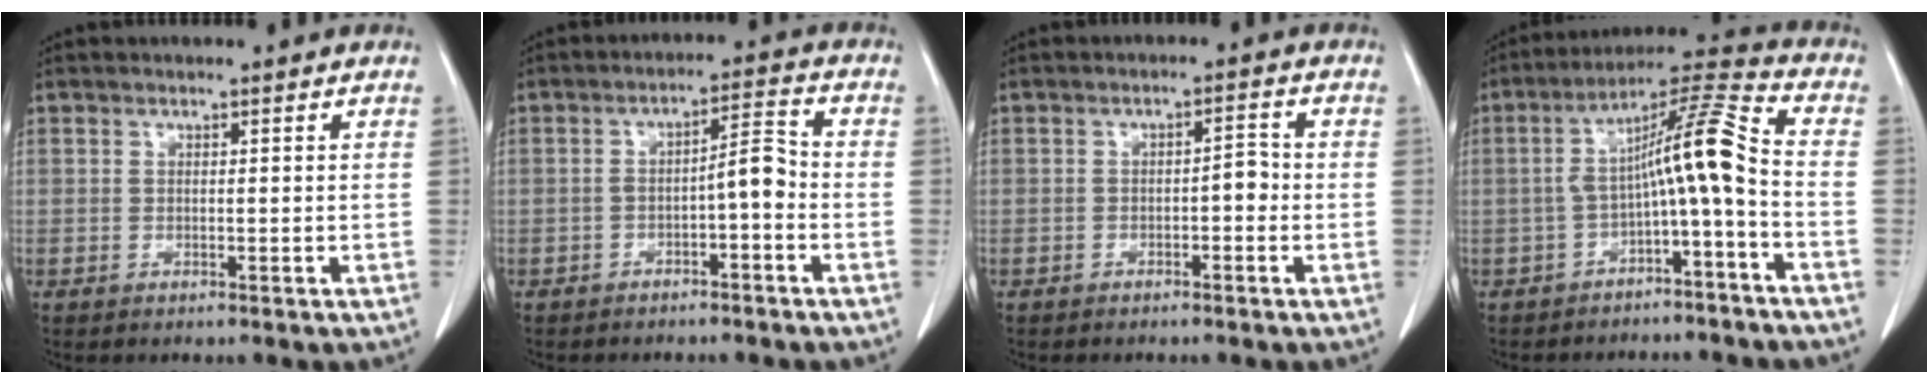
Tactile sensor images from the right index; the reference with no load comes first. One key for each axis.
{"total": 4.9, "fx": -1.7, "fy": 1.0, "fz": 4.5, "tx": -0.068, "ty": 0.021, "tz": -0.024}
{"total": 2.4, "fx": -0.8, "fy": 0.9, "fz": 2.1, "tx": -0.026, "ty": 0.009, "tz": -0.011}
{"total": 10.4, "fx": -2.5, "fy": 0.2, "fz": 10.1, "tx": -0.165, "ty": 0.038, "tz": -0.044}